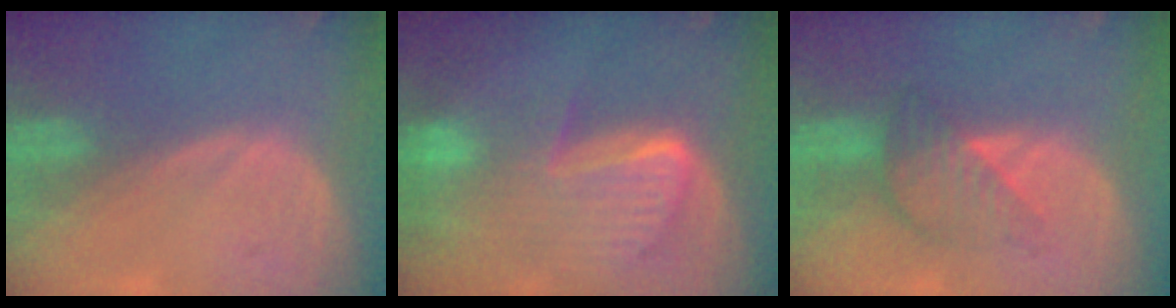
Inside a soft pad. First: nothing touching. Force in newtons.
{"total": 9.9, "press": 8.5, "slide": 5.0}
{"total": 5.0, "press": 5.0, "slide": 0.1}